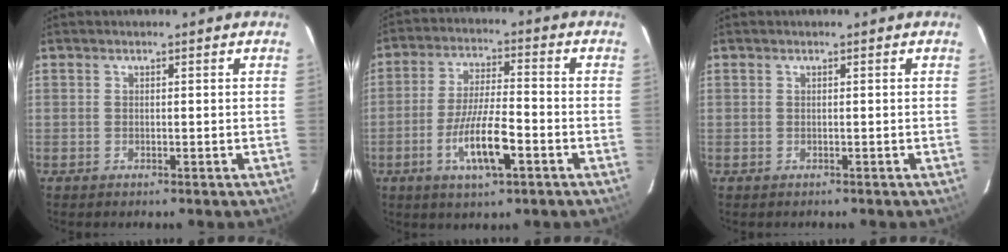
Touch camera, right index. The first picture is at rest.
{"total": 10.5, "force": [-4.6, 2.2, 9.1], "torque": [-0.183, -0.008, -0.079]}
{"total": 0.0}